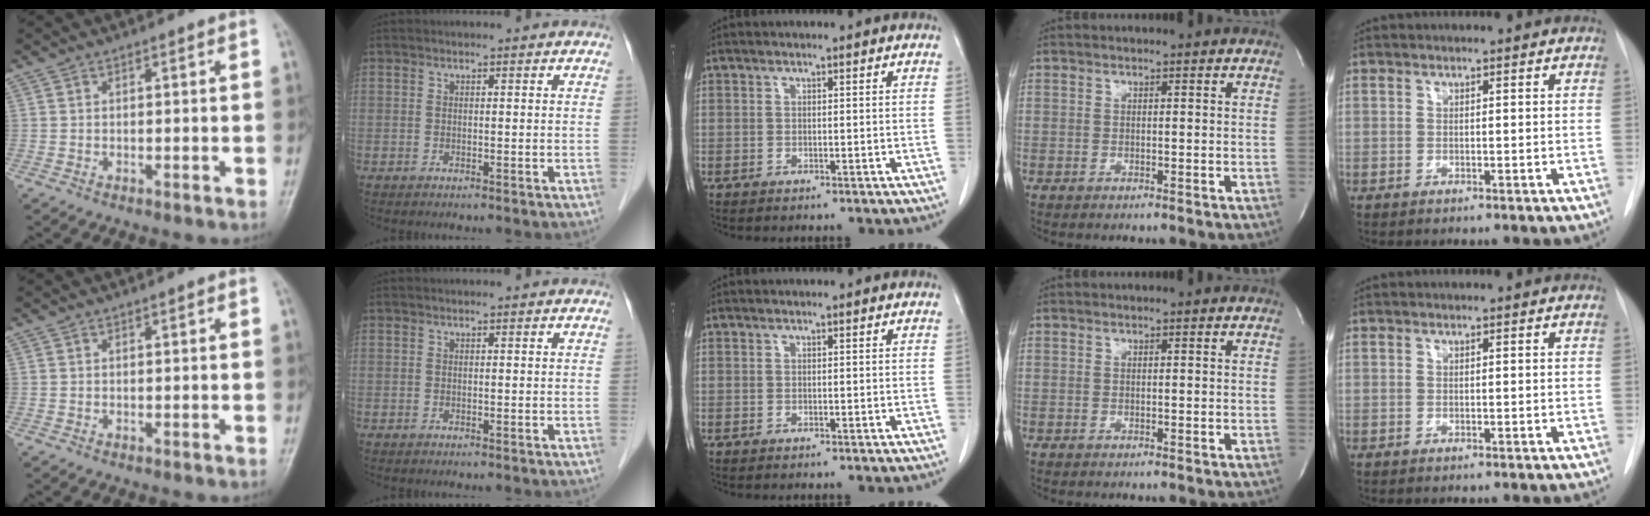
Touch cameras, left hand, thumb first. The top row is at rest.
{}